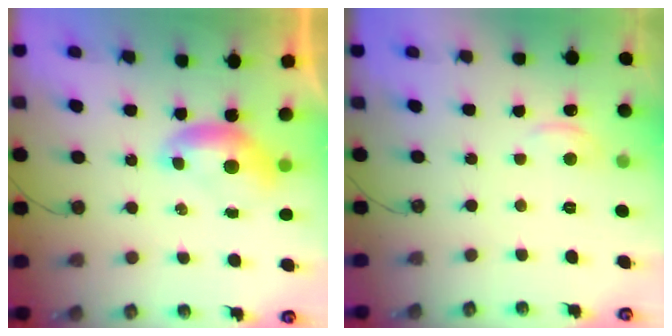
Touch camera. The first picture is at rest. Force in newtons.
{"total": 2.6, "press": 2.6, "slide": 0.1}